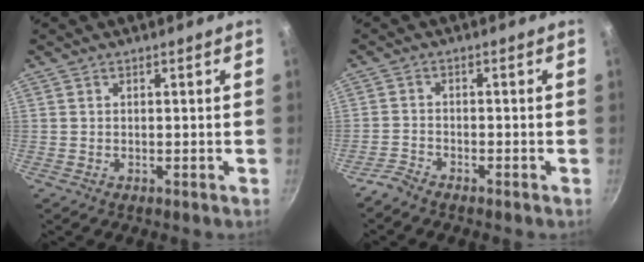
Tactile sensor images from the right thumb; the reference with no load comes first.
{"total": 2.6, "force": [-2.4, 0.5, 0.7], "torque": [-0.027, 0.017, -0.054]}